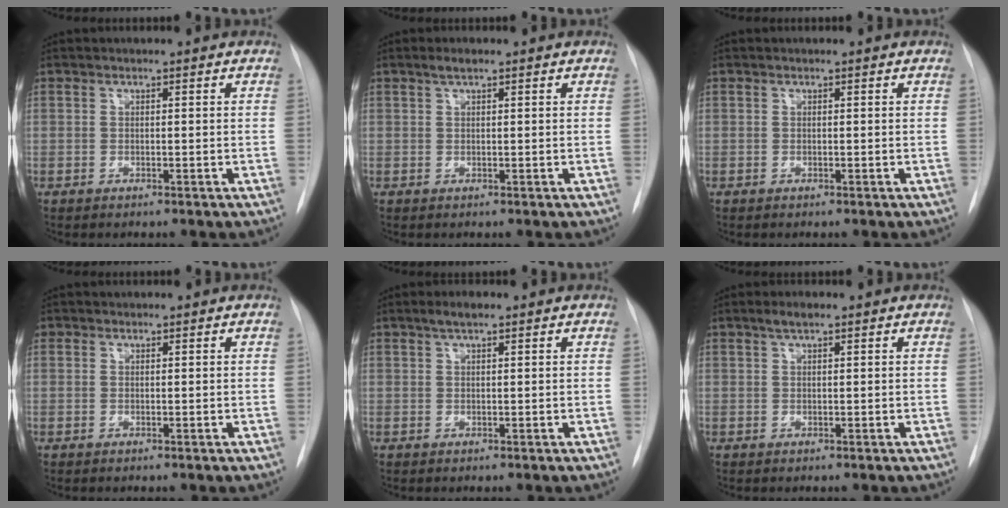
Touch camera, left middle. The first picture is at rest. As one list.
[{"total": 1.3, "force": [0.9, 0.2, 0.9], "torque": [-0.021, 0.005, 0.017]}, {"total": 0.0}, {"total": 0.5, "force": [0.3, 0.4, 0.0], "torque": [0.000, 0.005, 0.005]}, {"total": 2.0, "force": [1.4, 0.4, 1.4], "torque": [-0.030, 0.008, 0.023]}, {"total": 1.7, "force": [1.2, 0.3, 1.2], "torque": [-0.027, 0.006, 0.021]}]